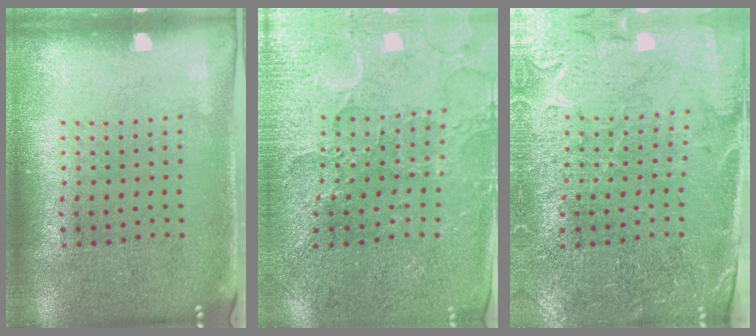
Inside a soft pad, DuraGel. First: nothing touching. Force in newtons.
{"total": 3.3, "press": 3.3, "slide": 0.5}
{"total": 3.3, "press": 3.2, "slide": 0.9}